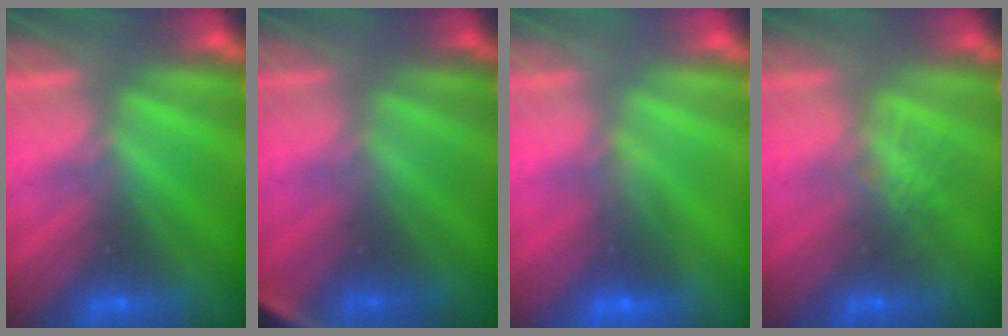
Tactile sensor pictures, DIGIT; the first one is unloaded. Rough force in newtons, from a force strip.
{"total": 2.8}
{"total": 1.6}
{"total": 2.7}